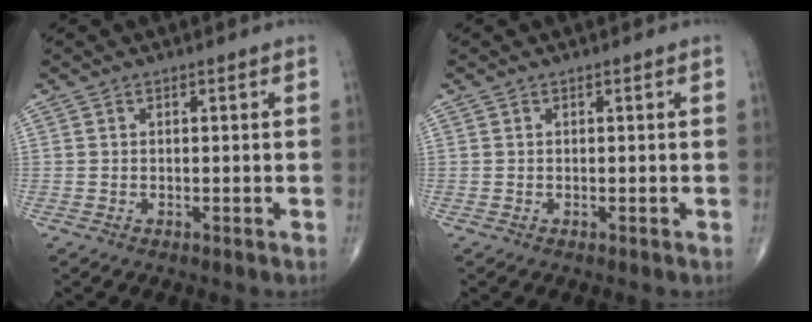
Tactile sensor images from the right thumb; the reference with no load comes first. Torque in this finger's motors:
{"motor_torque": [-0.02, 0.02, -0.03, -0.03, 0.00]}